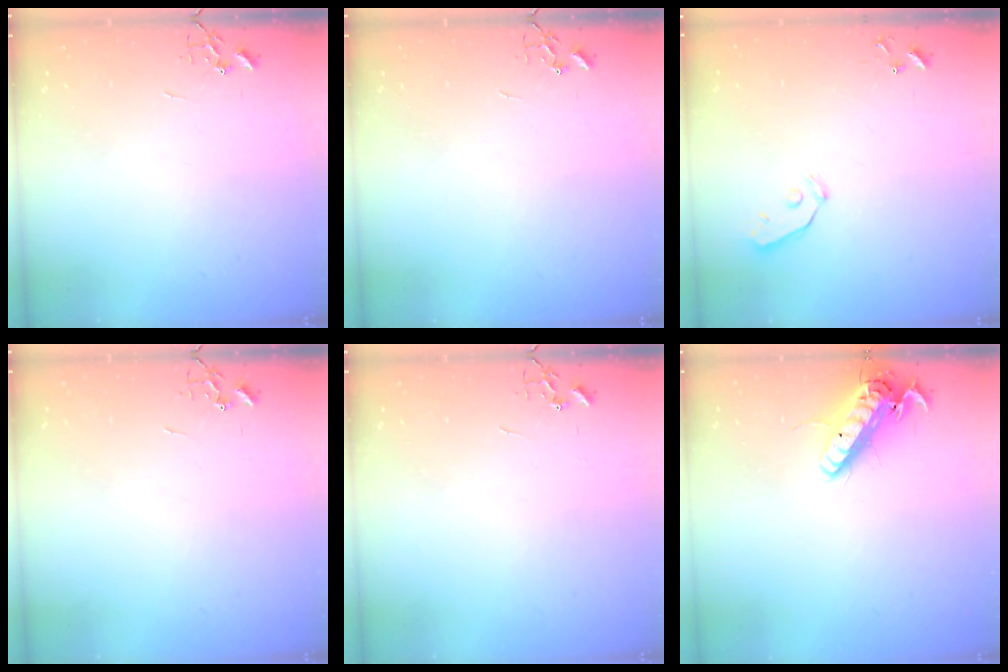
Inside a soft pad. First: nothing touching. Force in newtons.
{"total": 0.0}
{"total": 3.7, "press": 3.6, "slide": 0.8}
{"total": 0.0}
{"total": 0.0}
{"total": 15.0, "press": 14.7, "slide": 3.0}